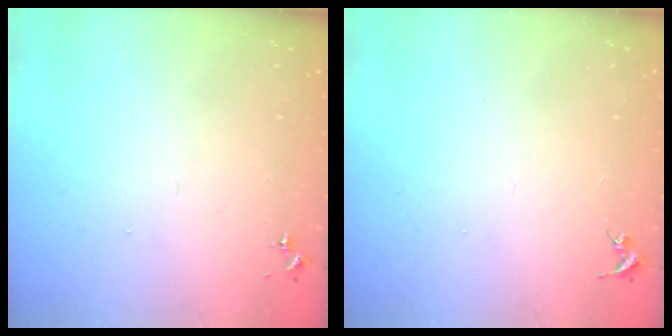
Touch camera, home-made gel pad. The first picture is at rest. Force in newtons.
{"total": 0.0}